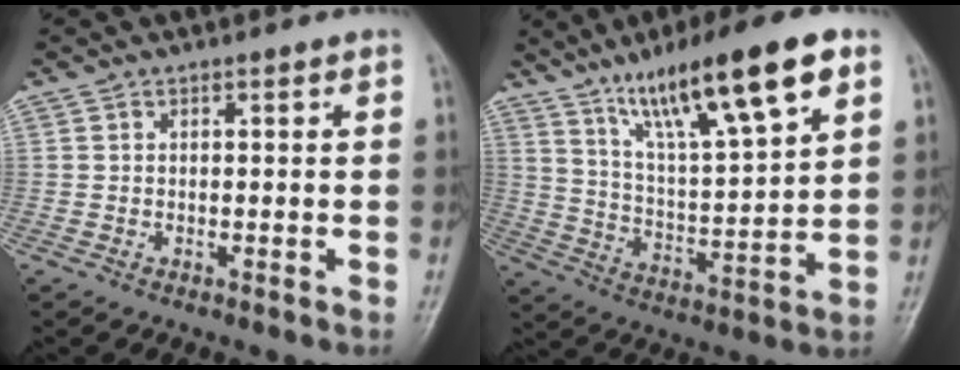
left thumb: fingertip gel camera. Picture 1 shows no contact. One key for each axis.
{"total": 19.4, "fx": 11.3, "fy": 3.7, "fz": 15.3, "tx": -0.238, "ty": -0.040, "tz": 0.200}